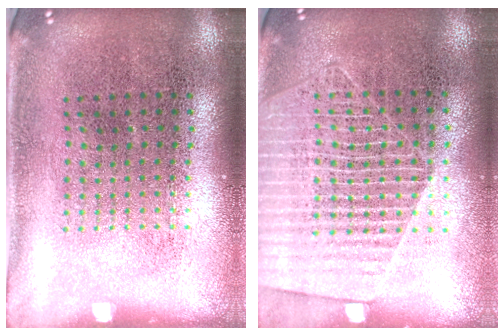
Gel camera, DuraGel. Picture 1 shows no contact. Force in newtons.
{"total": 1.7, "press": 1.6, "slide": 0.7}